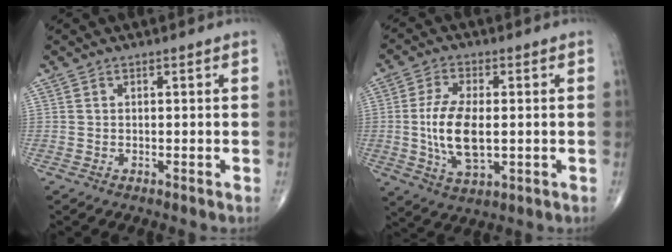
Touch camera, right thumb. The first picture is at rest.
{"total": 11.0, "force": [-0.6, 5.3, 9.6], "torque": [-0.186, -0.008, -0.007]}